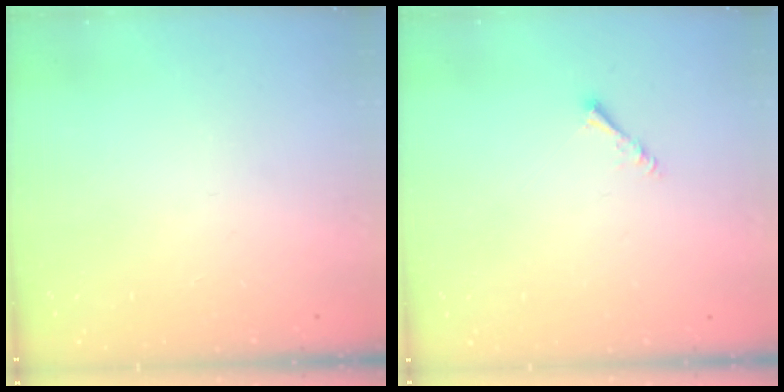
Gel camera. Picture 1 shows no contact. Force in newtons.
{"total": 1.6, "press": 1.6, "slide": 0.3}